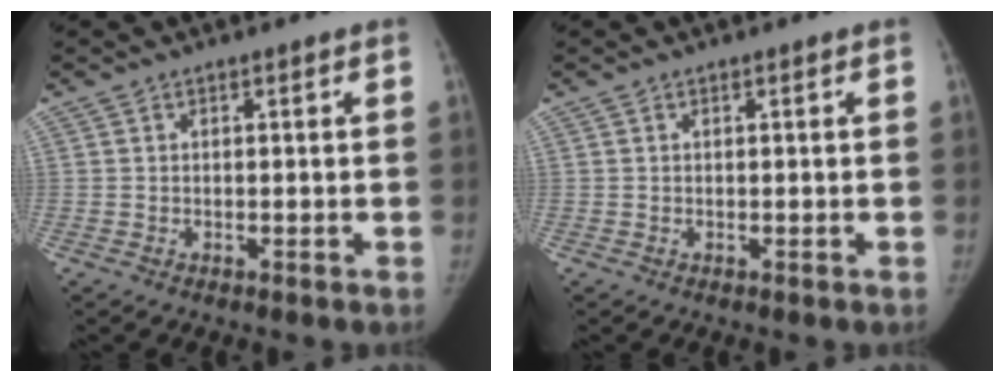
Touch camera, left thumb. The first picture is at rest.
{"total": 0.0}